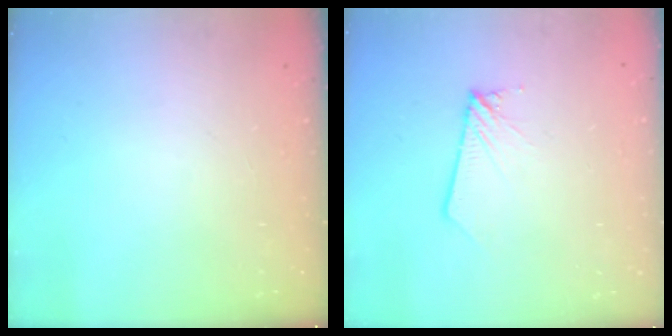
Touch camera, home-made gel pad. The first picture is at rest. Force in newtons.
{"total": 2.2, "press": 2.2, "slide": 0.3}